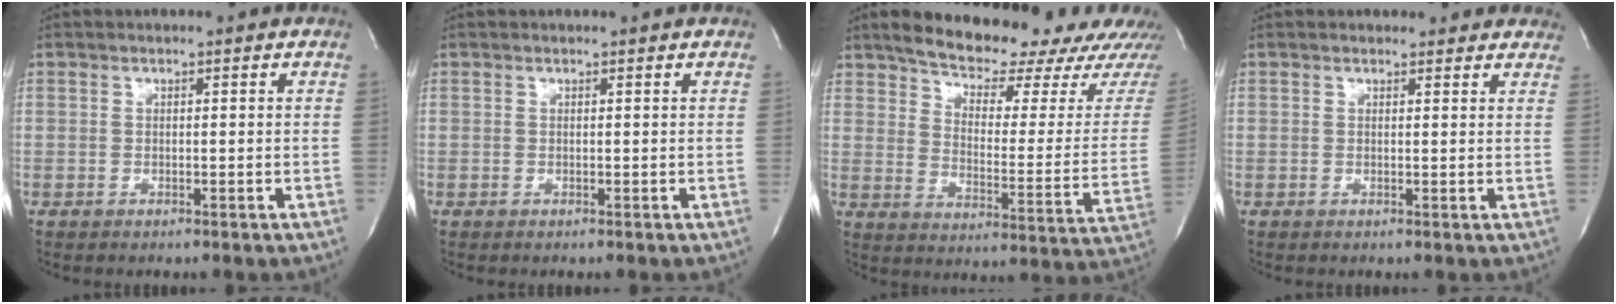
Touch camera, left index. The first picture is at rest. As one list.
[{"total": 0.8, "force": [0.8, 0.0, 0.1], "torque": [-0.005, 0.001, 0.006]}, {"total": 20.6, "force": [17.8, 4.9, 9.2], "torque": [-0.130, -0.037, 0.226]}, {"total": 6.7, "force": [6.1, 2.5, 1.0], "torque": [0.012, 0.007, 0.048]}]